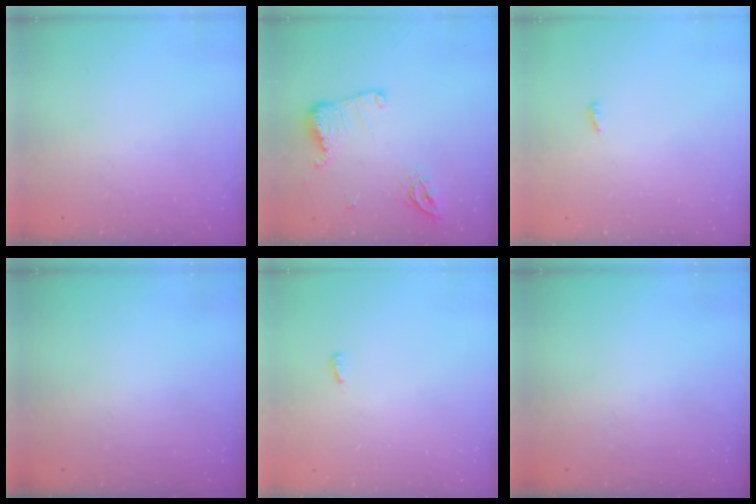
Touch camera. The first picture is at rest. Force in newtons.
{"total": 12.8, "press": 12.8, "slide": 0.5}
{"total": 2.6, "press": 2.6, "slide": 0.3}
{"total": 0.0}
{"total": 4.4, "press": 2.2, "slide": 3.9}
{"total": 0.0}